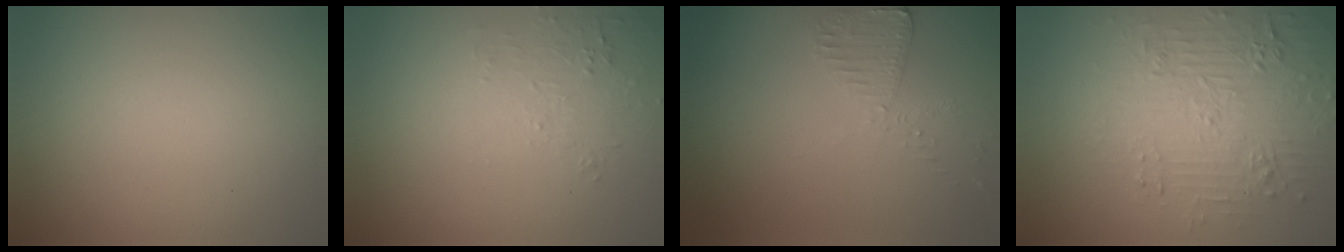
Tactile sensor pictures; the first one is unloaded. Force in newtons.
{"total": 1.6, "press": 0.4, "slide": 1.6}
{"total": 2.4, "press": 2.4, "slide": 0.2}
{"total": 4.9, "press": 4.2, "slide": 2.4}